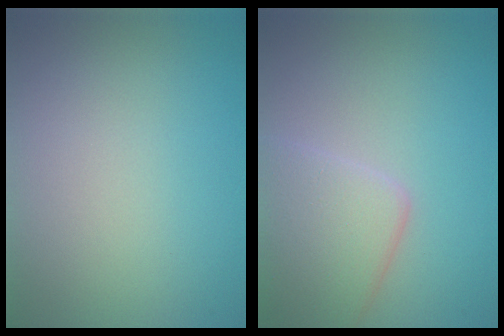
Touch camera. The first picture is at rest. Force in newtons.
{"total": 4.5, "press": 4.5, "slide": 0.2}